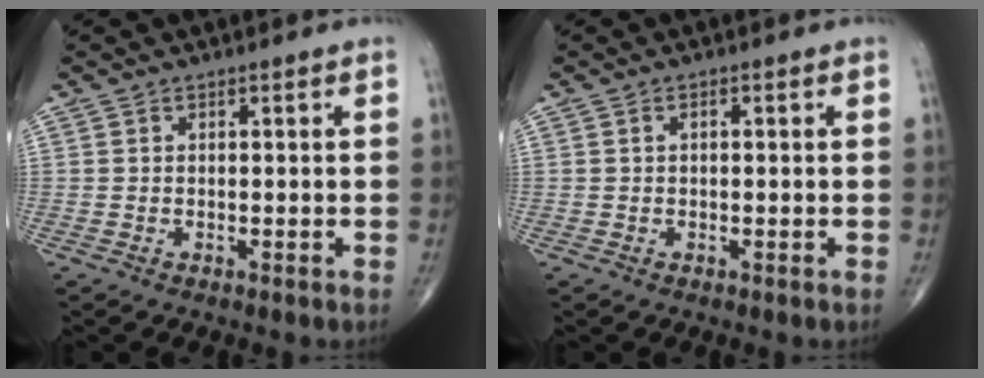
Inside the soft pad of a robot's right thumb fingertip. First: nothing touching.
{"total": 0.8, "force": [0.1, 0.4, 0.7], "torque": [-0.010, 0.002, 0.000]}